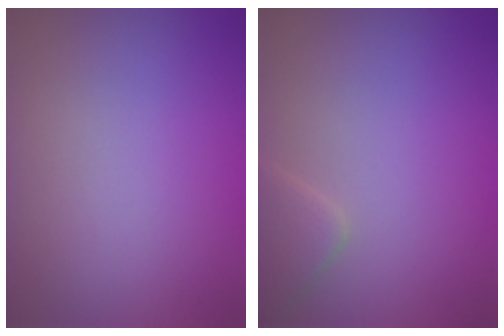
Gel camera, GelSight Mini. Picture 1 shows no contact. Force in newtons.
{"total": 2.2, "press": 2.2, "slide": 0.1}